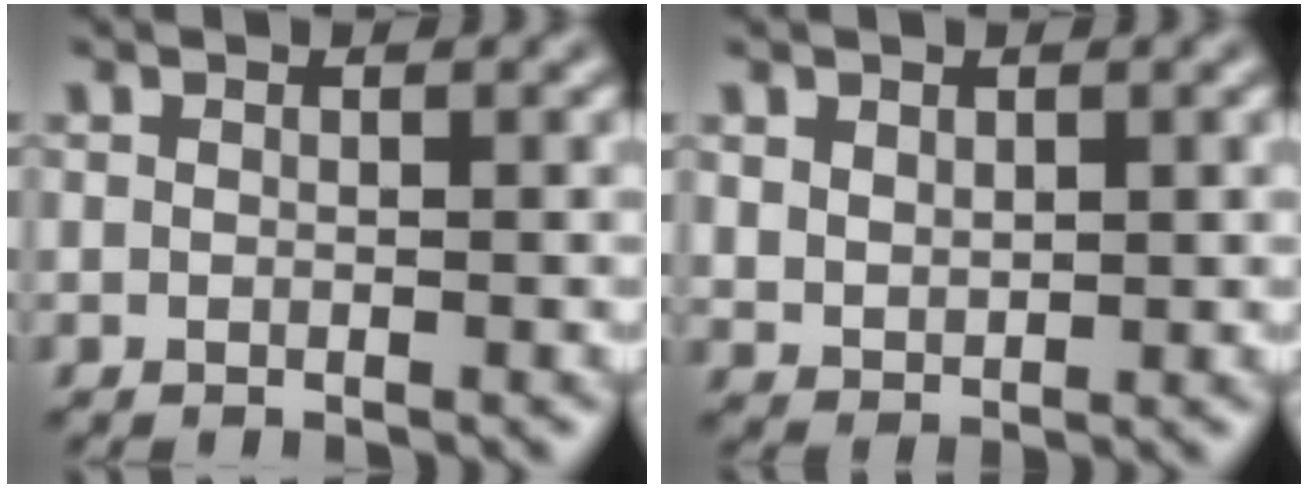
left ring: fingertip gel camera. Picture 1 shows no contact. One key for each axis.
{"total": 1.7, "fx": 0.7, "fy": 1.2, "fz": 0.9, "tx": -0.022, "ty": -0.006, "tz": 0.020}